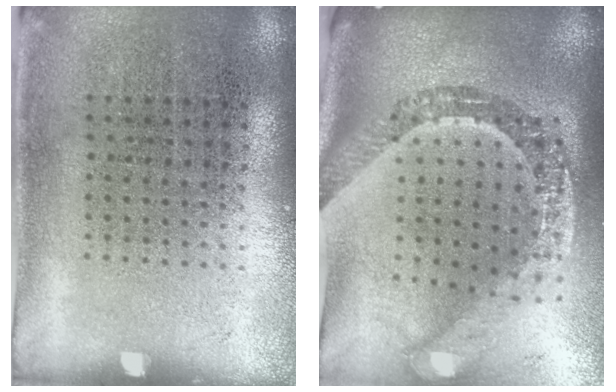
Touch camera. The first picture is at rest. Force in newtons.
{"total": 3.2, "press": 2.3, "slide": 2.2}